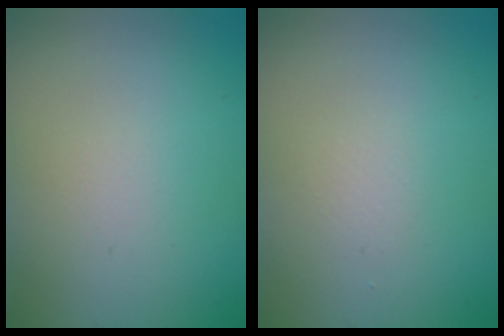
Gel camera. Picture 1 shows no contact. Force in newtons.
{"total": 0.6, "press": 0.6, "slide": 0.1}